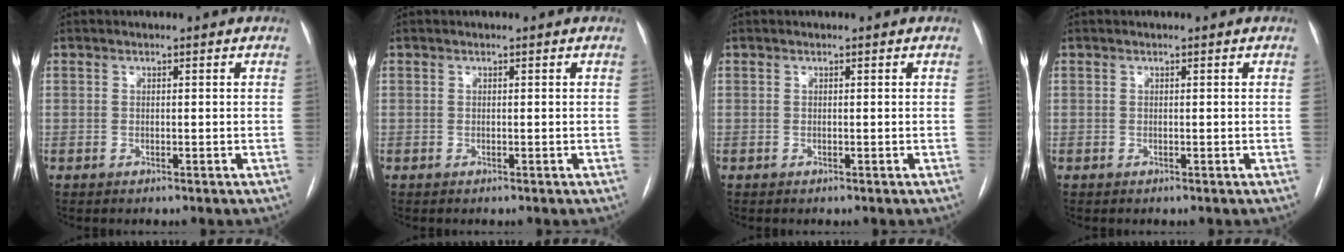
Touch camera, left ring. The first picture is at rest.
{"total": 0.0}
{"total": 0.0}
{"total": 0.0}